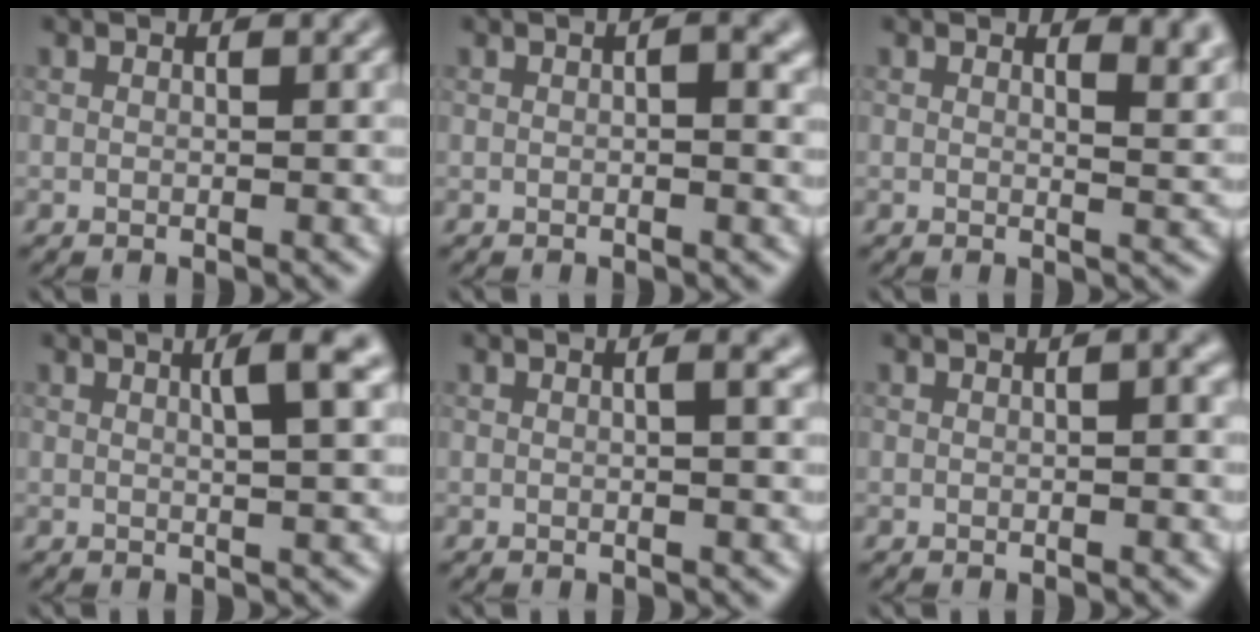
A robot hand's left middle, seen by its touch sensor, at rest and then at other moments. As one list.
[{"total": 2.0, "force": [0.3, 0.5, 1.9], "torque": [-0.024, 0.002, 0.003]}, {"total": 3.9, "force": [2.5, 1.6, 2.6], "torque": [-0.014, 0.002, 0.031]}, {"total": 3.6, "force": [1.3, 0.6, 3.3], "torque": [-0.041, 0.005, 0.017]}, {"total": 1.7, "force": [0.2, 0.5, 1.6], "torque": [-0.020, 0.005, -0.001]}, {"total": 2.0, "force": [0.3, 0.4, 1.9], "torque": [-0.025, 0.007, 0.003]}]